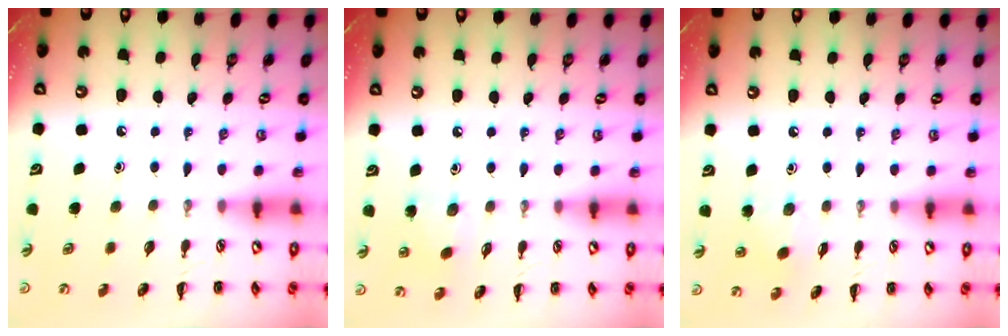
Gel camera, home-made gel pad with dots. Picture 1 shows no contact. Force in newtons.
{"total": 4.9, "press": 4.7, "slide": 1.3}
{"total": 3.5, "press": 3.4, "slide": 0.7}